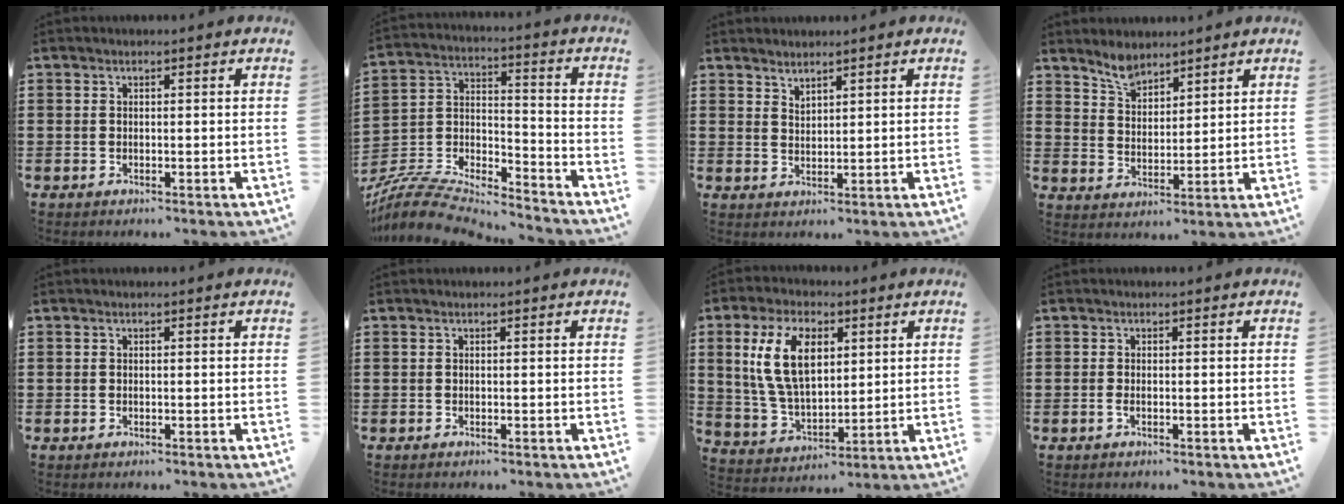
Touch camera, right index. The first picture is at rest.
{"total": 7.4, "force": [-7.0, 1.7, 1.9], "torque": [-0.054, 0.000, -0.144]}
{"total": 1.8, "force": [1.7, 0.3, -0.2], "torque": [0.000, 0.002, 0.035]}
{"total": 4.7, "force": [4.1, 1.7, 1.5], "torque": [-0.044, -0.005, 0.078]}
{"total": 0.0}
{"total": 0.0}
{"total": 11.3, "force": [3.4, 6.4, 8.7], "torque": [-0.201, 0.013, 0.059]}
{"total": 0.8, "force": [-0.4, 0.2, 0.7], "torque": [-0.022, -0.007, -0.008]}